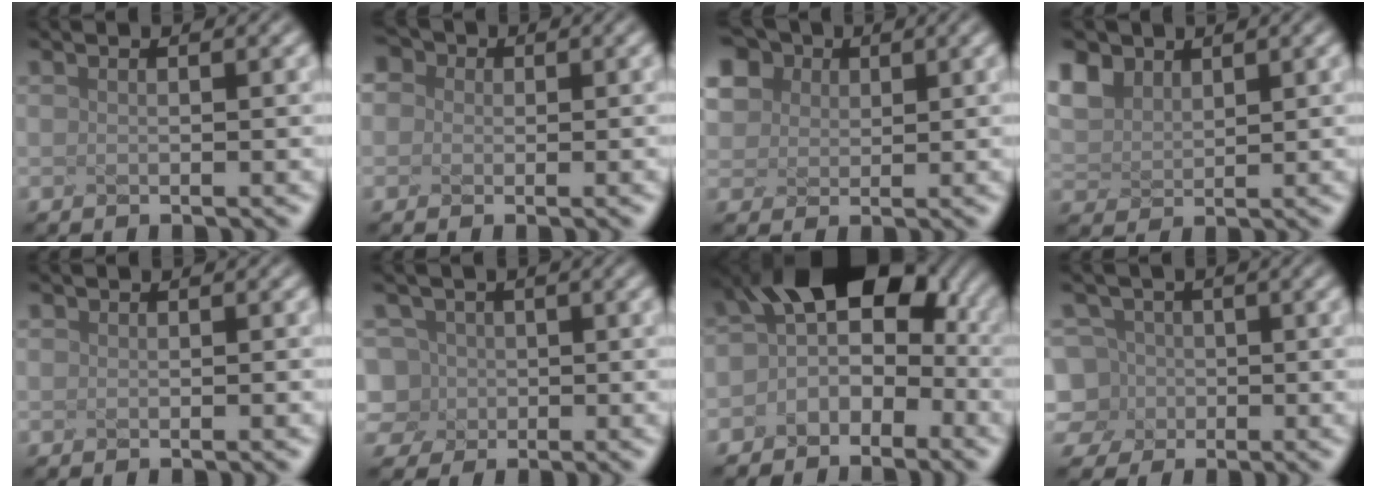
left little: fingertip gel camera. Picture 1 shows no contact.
{"total": 2.3, "force": [1.0, 1.9, 0.8], "torque": [-0.041, 0.017, 0.027]}
{"total": 6.4, "force": [3.7, 4.7, 2.3], "torque": [-0.111, 0.024, 0.096]}
{"total": 1.9, "force": [1.5, 1.1, 0.4], "torque": [-0.057, 0.002, 0.067]}
{"total": 1.0, "force": [-0.5, -0.5, -0.6], "torque": [-0.008, -0.008, 0.014]}
{"total": 2.3, "force": [-1.4, 1.8, -0.3], "torque": [-0.034, 0.009, 0.015]}
{"total": 5.2, "force": [-1.7, 3.4, 3.5], "torque": [-0.063, 0.005, -0.010]}
{"total": 4.0, "force": [-2.4, 3.2, -0.1], "torque": [-0.029, 0.011, -0.020]}